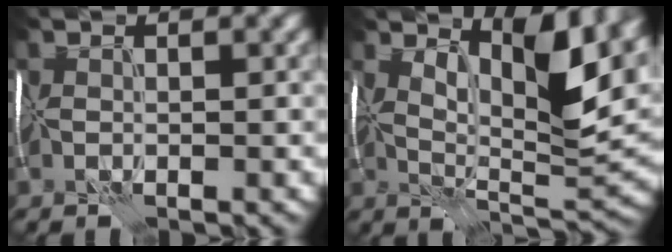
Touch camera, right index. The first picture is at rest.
{"total": 8.7, "force": [4.3, 2.5, 7.1], "torque": [-0.114, -0.003, 0.078]}